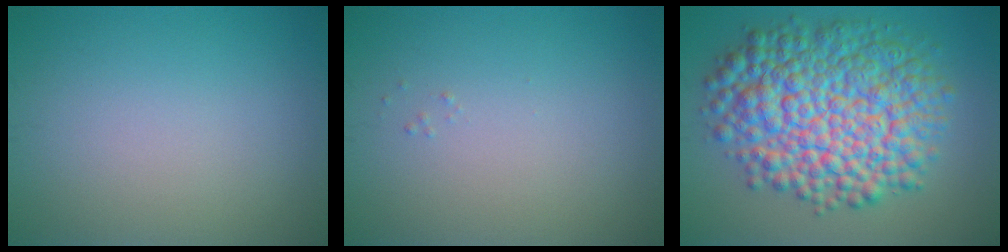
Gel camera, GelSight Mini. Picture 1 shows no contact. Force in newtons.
{"total": 0.0}
{"total": 11.9, "press": 11.9, "slide": 0.1}